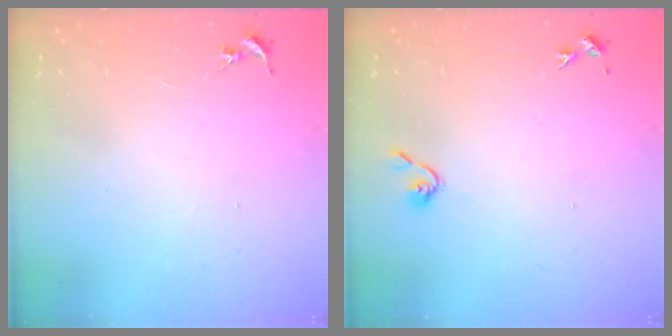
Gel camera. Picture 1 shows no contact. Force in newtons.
{"total": 3.7, "press": 3.6, "slide": 0.6}